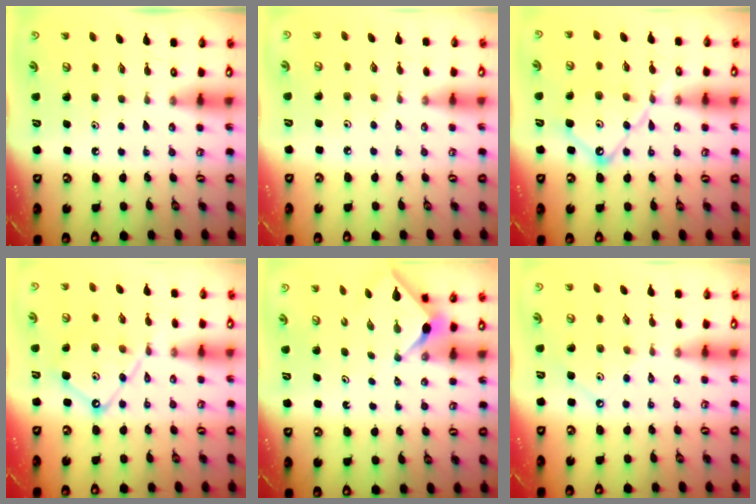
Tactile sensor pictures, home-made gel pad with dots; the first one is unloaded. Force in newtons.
{"total": 1.9, "press": 1.8, "slide": 0.4}
{"total": 14.2, "press": 14.2, "slide": 1.2}
{"total": 11.4, "press": 11.3, "slide": 1.1}
{"total": 2.5, "press": 2.5, "slide": 0.3}
{"total": 2.1, "press": 2.1, "slide": 0.4}